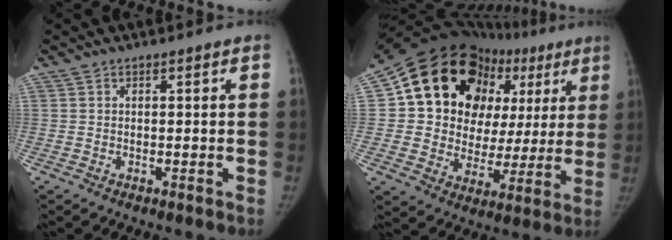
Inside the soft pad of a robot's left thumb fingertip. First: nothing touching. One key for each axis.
{"total": 24.7, "fx": 8.2, "fy": 17.9, "fz": 14.9, "tx": -0.158, "ty": 0.031, "tz": 0.135}